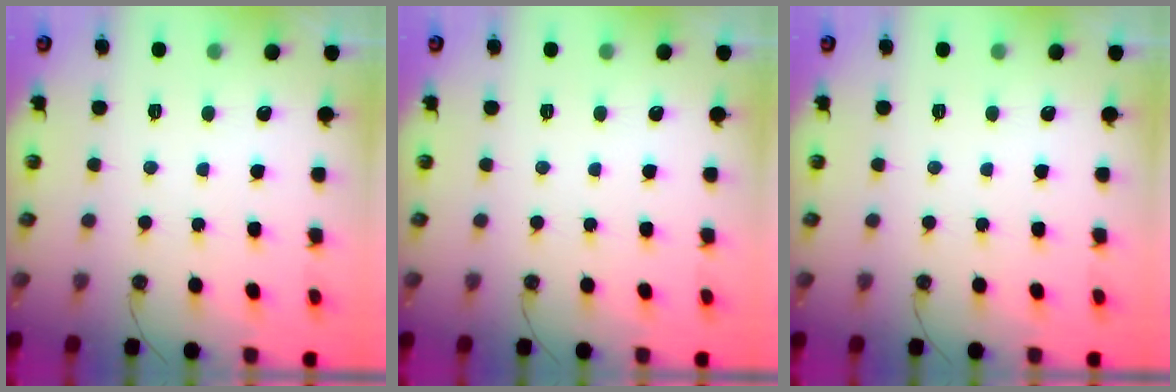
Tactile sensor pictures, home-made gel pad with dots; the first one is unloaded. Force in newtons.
{"total": 0.0}
{"total": 0.0}